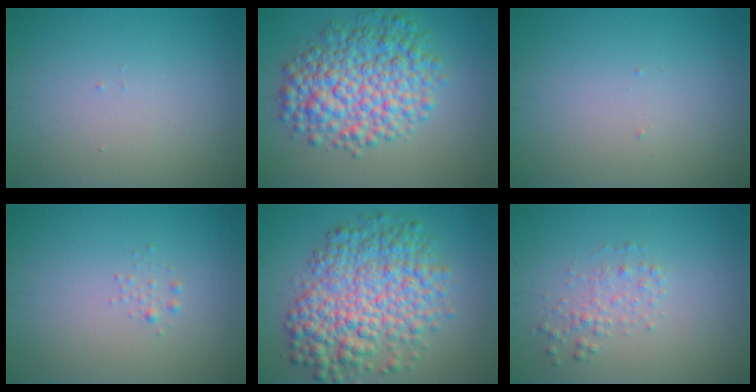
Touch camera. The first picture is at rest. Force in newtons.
{"total": 8.0, "press": 8.0, "slide": 0.1}
{"total": 0.0}
{"total": 0.7, "press": 0.7, "slide": 0.0}
{"total": 8.7, "press": 8.7, "slide": 0.1}
{"total": 1.6, "press": 1.6, "slide": 0.0}